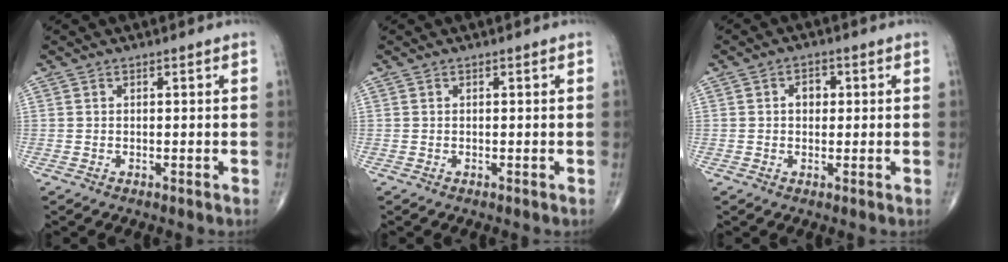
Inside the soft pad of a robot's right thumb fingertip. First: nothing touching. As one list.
[{"total": 0.0}, {"total": 2.9, "force": [0.4, 2.2, 1.9], "torque": [-0.016, 0.008, 0.002]}]